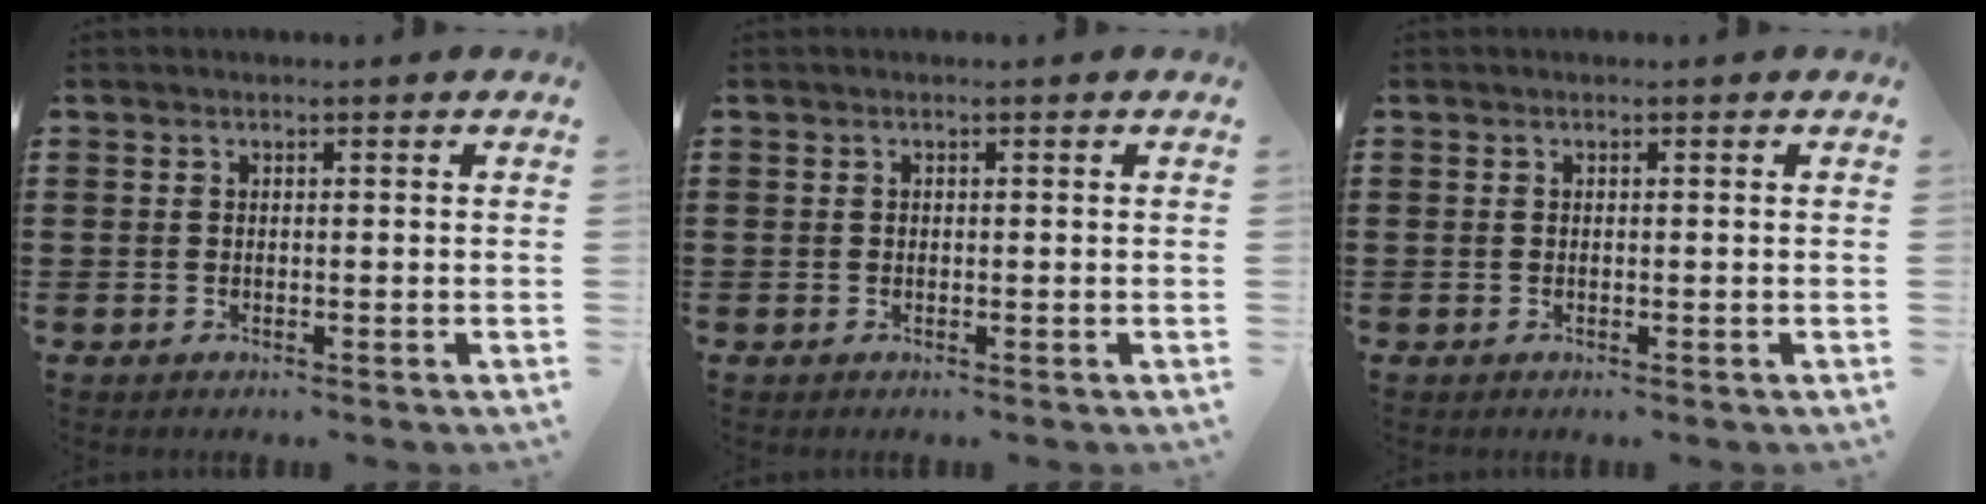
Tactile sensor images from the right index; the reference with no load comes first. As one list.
[{"total": 0.0}, {"total": 0.0}]